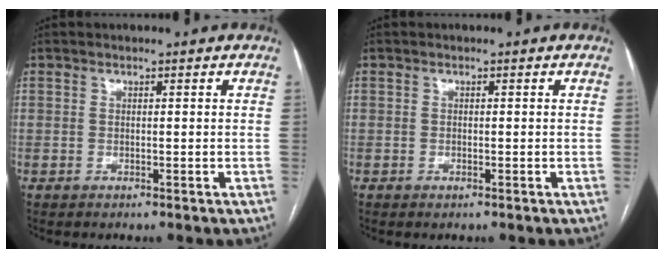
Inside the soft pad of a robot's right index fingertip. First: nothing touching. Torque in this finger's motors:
{"motor_torque": [0.20, -0.14, 0.05, 0.00]}